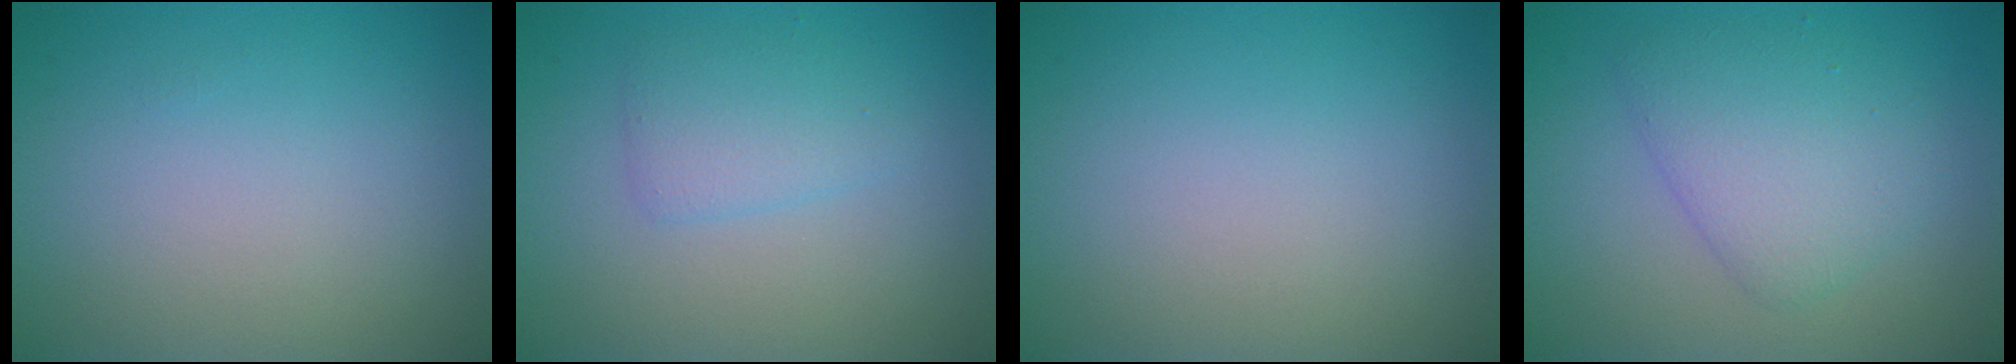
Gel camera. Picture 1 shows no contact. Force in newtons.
{"total": 2.2, "press": 2.2, "slide": 0.0}
{"total": 0.0}
{"total": 4.1, "press": 4.1, "slide": 0.1}